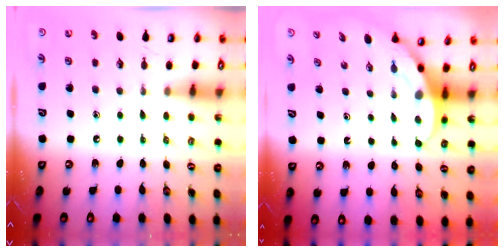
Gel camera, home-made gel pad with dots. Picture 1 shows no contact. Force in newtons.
{"total": 4.0, "press": 4.0, "slide": 0.4}